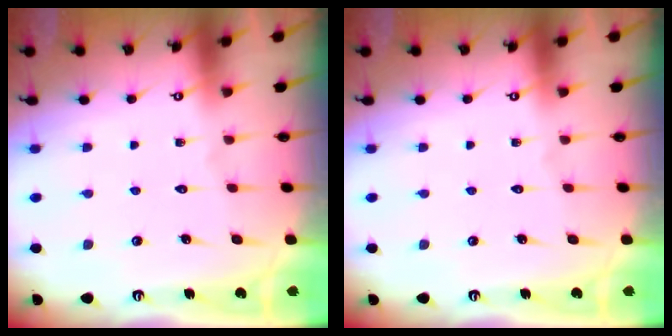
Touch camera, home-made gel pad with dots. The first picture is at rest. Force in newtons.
{"total": 0.0}